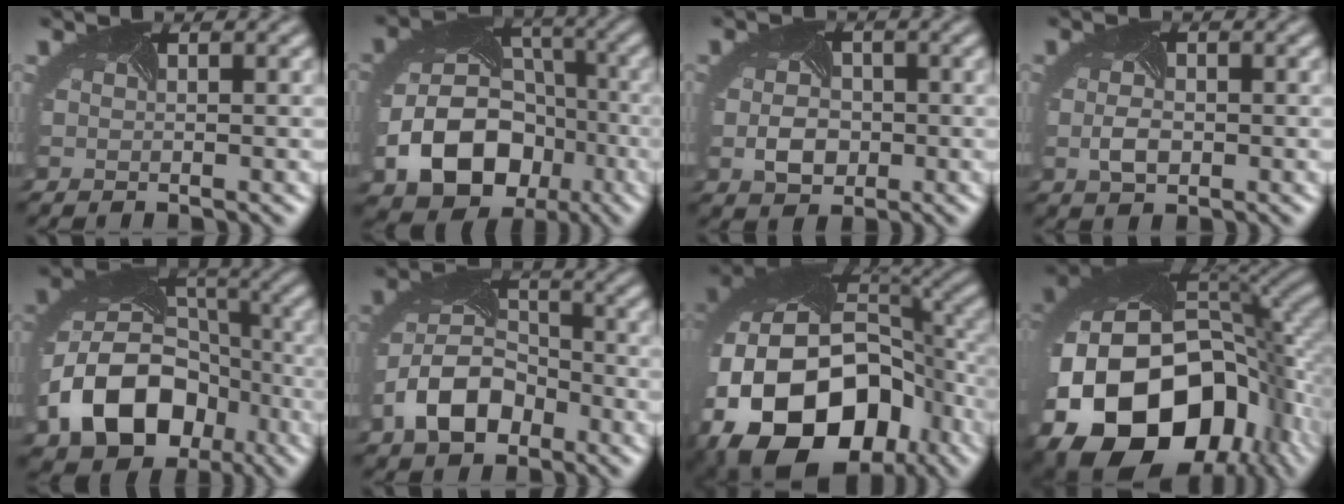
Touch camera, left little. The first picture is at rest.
{"total": 10.7, "force": [-3.9, 7.9, 6.0], "torque": [-0.114, -0.029, -0.057]}
{"total": 3.5, "force": [-0.7, 2.7, 2.2], "torque": [-0.045, -0.006, -0.015]}
{"total": 2.0, "force": [-0.5, 1.3, 1.4], "torque": [-0.036, -0.006, -0.008]}
{"total": 11.8, "force": [-4.9, 8.5, 6.5], "torque": [-0.135, -0.021, -0.081]}
{"total": 6.5, "force": [-3.3, 4.2, 3.7], "torque": [-0.078, -0.005, -0.065]}
{"total": 18.3, "force": [-7.1, 12.8, 11.0], "torque": [-0.217, -0.020, -0.116]}
{"total": 20.6, "force": [-6.7, 14.4, 13.1], "torque": [-0.277, -0.060, -0.085]}